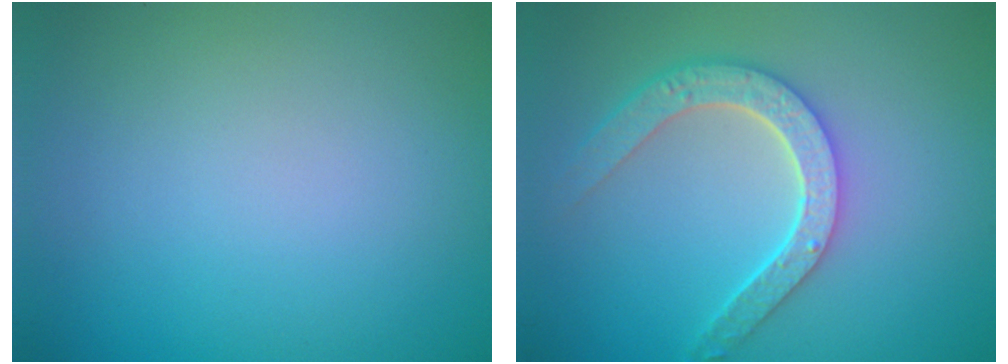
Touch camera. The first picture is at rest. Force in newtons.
{"total": 5.0, "press": 4.1, "slide": 3.0}